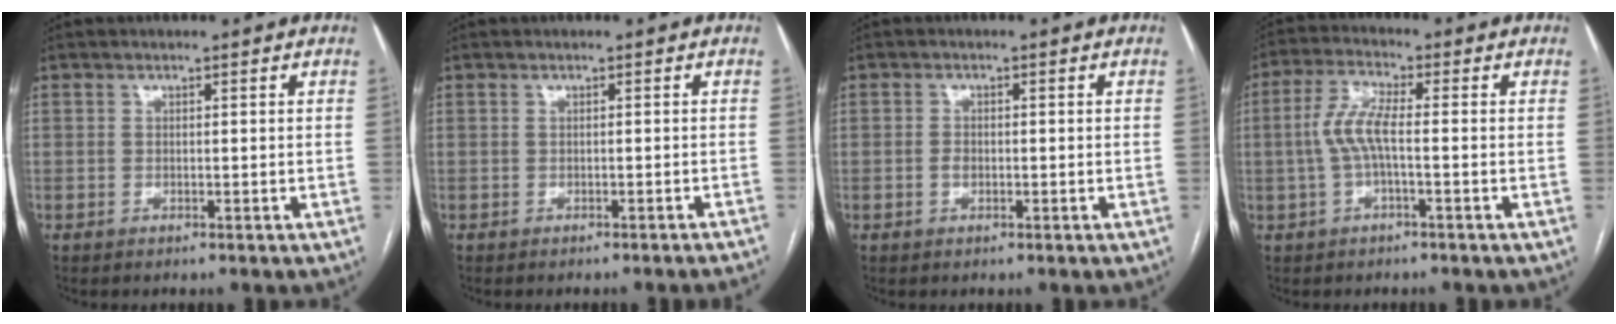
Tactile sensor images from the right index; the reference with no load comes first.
{"total": 4.3, "force": [-4.0, -0.8, 1.5], "torque": [-0.009, -0.010, -0.044]}
{"total": 1.4, "force": [-0.4, 0.9, 1.0], "torque": [-0.020, 0.003, -0.007]}
{"total": 5.7, "force": [-0.5, 1.1, 5.6], "torque": [-0.127, 0.014, -0.012]}